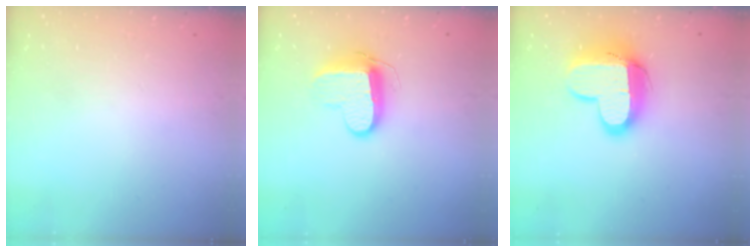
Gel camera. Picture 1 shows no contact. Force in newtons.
{"total": 10.4, "press": 10.4, "slide": 0.5}
{"total": 14.0, "press": 13.9, "slide": 1.4}